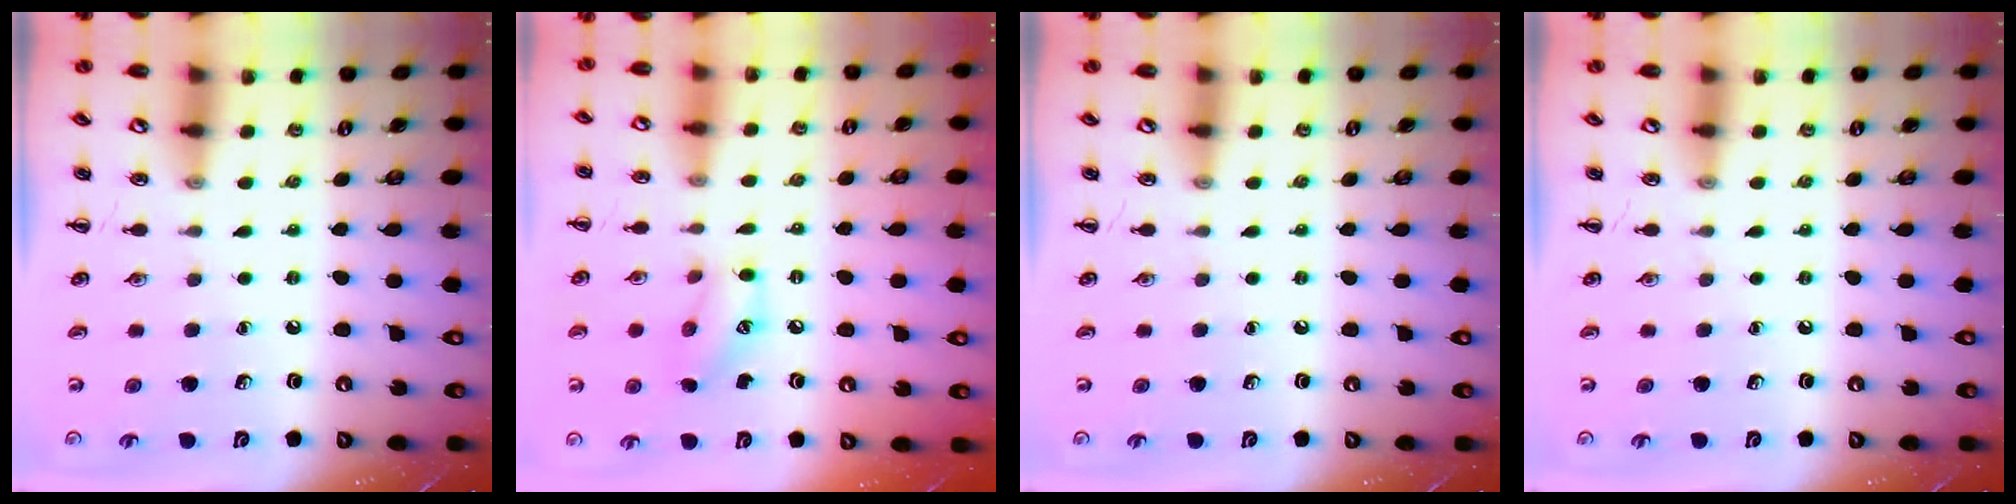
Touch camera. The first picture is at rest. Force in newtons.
{"total": 9.6, "press": 9.6, "slide": 1.1}
{"total": 0.0}
{"total": 0.0}